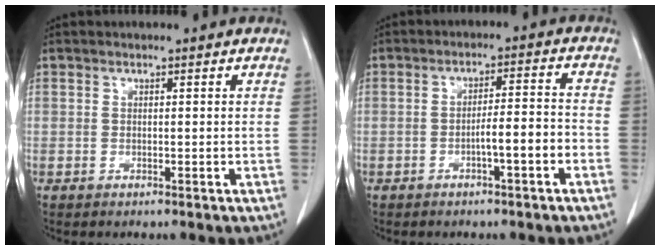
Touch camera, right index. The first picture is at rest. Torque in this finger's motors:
{"motor_torque": [0.76, -0.44, 0.28, 0.07]}